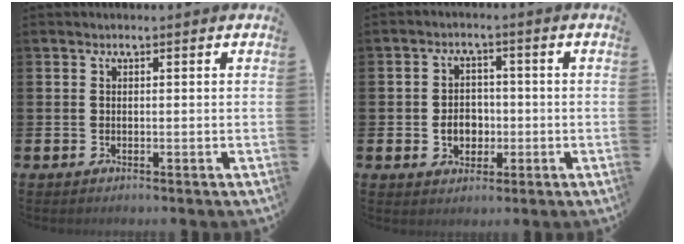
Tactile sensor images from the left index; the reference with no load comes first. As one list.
[{"total": 4.0, "force": [-0.8, 3.2, 2.2], "torque": [-0.031, 0.000, -0.023]}]